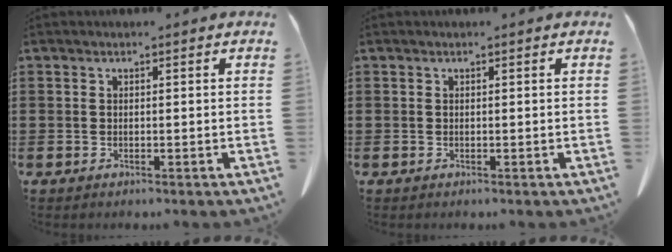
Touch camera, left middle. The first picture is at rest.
{"total": 0.0}